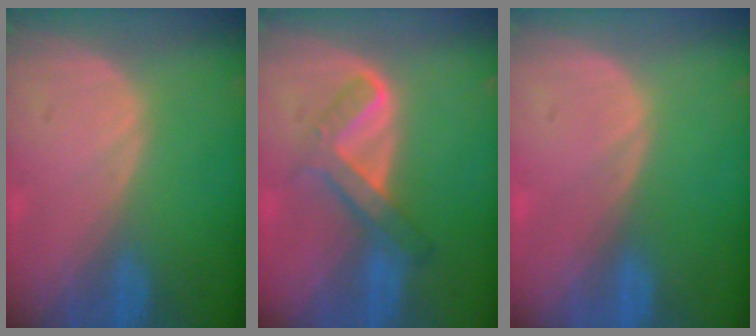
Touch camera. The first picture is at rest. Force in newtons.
{"total": 6.0, "press": 5.3, "slide": 2.8}
{"total": 0.0}